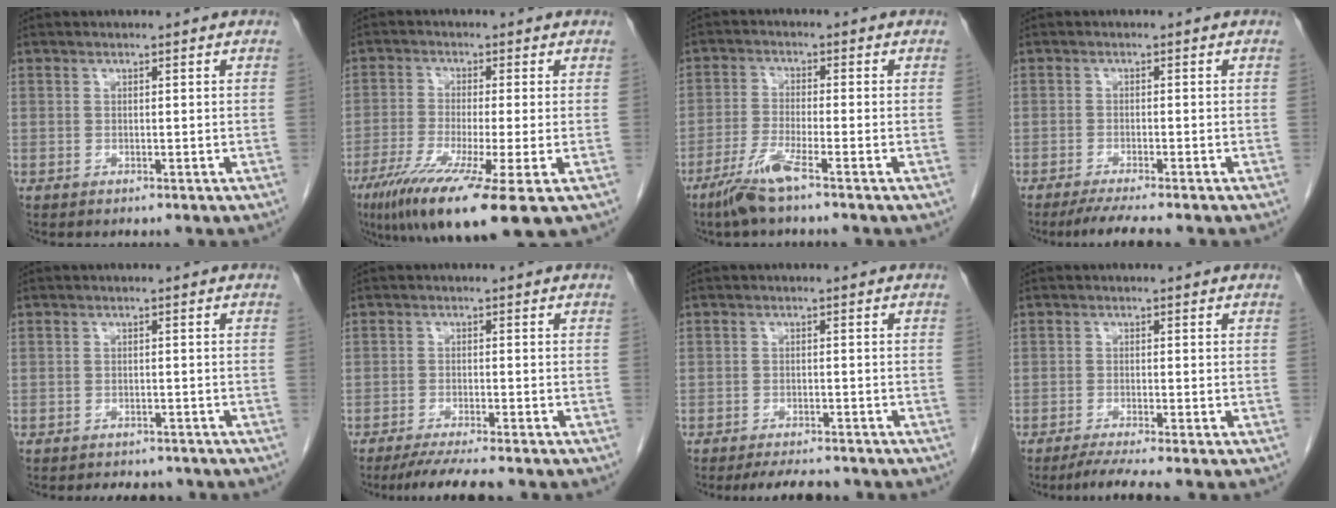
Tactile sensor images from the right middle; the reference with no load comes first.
{"total": 13.7, "force": [-7.5, 0.1, 11.4], "torque": [-0.194, -0.044, -0.125]}
{"total": 5.5, "force": [-3.7, -0.2, 4.0], "torque": [-0.085, -0.013, -0.079]}
{"total": 5.0, "force": [-4.1, -0.3, 2.8], "torque": [-0.045, -0.015, -0.067]}
{"total": 6.0, "force": [-5.4, 2.1, 1.6], "torque": [-0.022, -0.001, -0.063]}
{"total": 6.6, "force": [-5.6, -0.2, 3.4], "torque": [-0.049, -0.019, -0.090]}
{"total": 5.7, "force": [-5.2, 1.2, 2.0], "torque": [-0.030, -0.011, -0.077]}
{"total": 3.9, "force": [-3.2, -0.9, 2.1], "torque": [-0.038, -0.015, -0.059]}